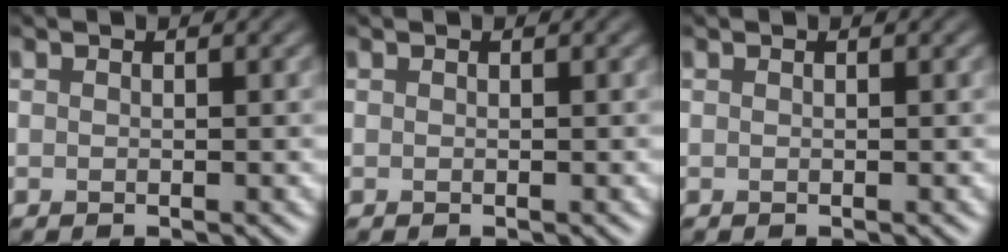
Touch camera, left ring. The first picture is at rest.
{"total": 0.0}
{"total": 0.0}